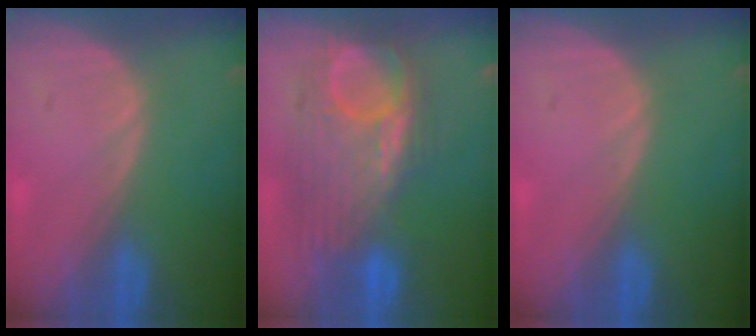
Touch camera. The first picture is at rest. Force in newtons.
{"total": 10.6, "press": 10.1, "slide": 3.2}
{"total": 0.0}